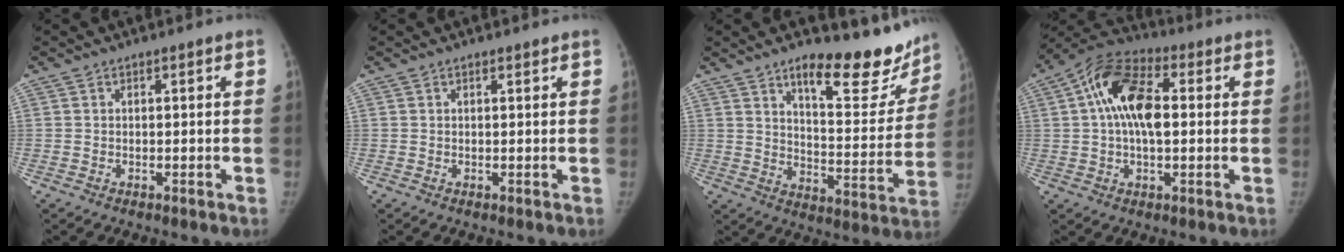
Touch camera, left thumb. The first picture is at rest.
{"total": 0.5, "force": [0.5, 0.1, 0.2], "torque": [-0.007, -0.003, 0.008]}
{"total": 18.9, "force": [14.2, 6.8, 10.5], "torque": [-0.083, -0.111, 0.197]}
{"total": 13.8, "force": [2.2, 7.4, 11.5], "torque": [-0.204, 0.024, 0.029]}